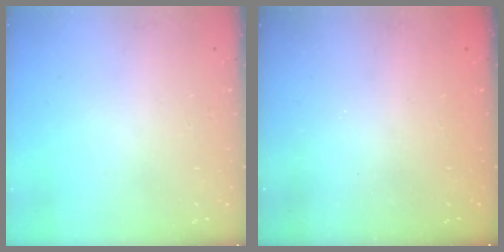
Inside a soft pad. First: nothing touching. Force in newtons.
{"total": 2.5, "press": 2.4, "slide": 0.8}